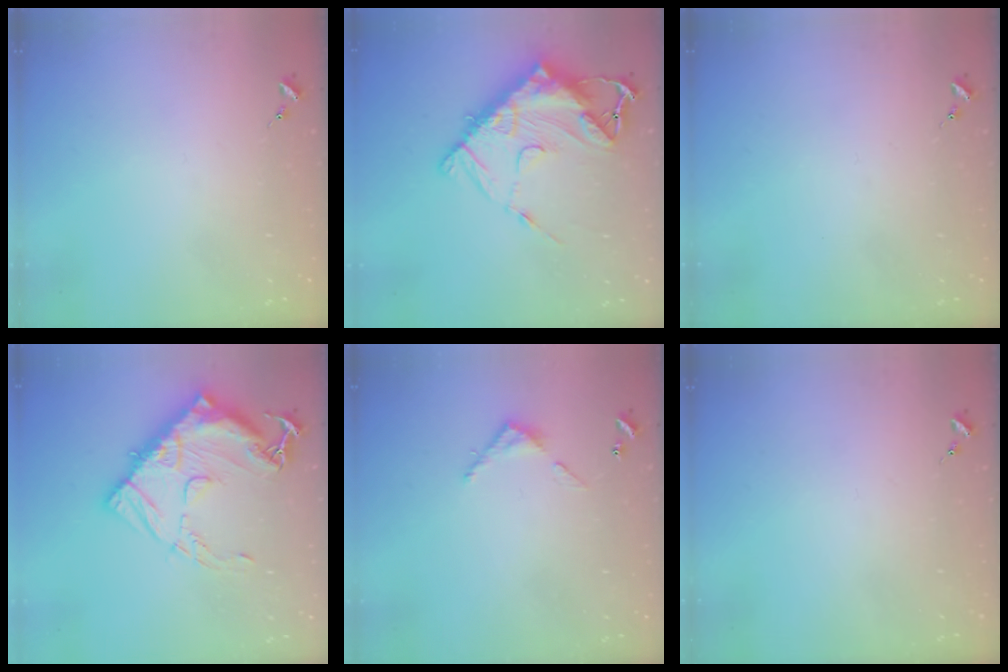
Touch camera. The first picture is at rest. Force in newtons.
{"total": 18.7, "press": 18.6, "slide": 1.9}
{"total": 0.0}
{"total": 19.9, "press": 19.8, "slide": 1.7}
{"total": 3.9, "press": 3.9, "slide": 0.3}
{"total": 0.0}